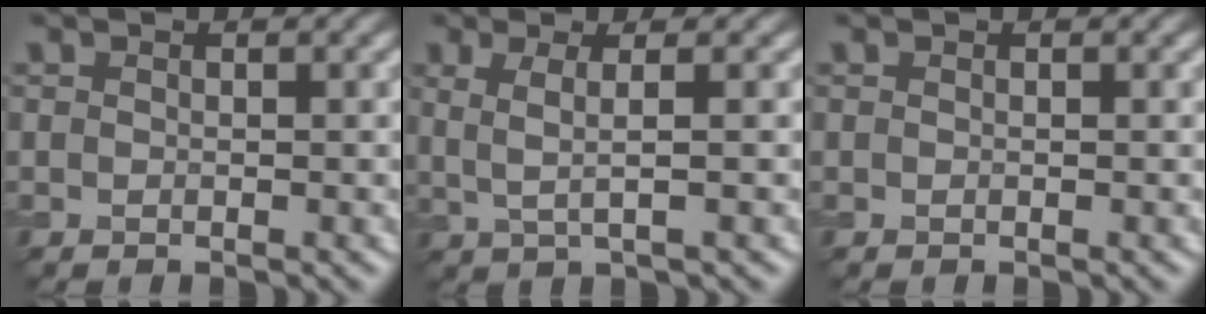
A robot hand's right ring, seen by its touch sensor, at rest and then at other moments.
{"total": 2.2, "force": [0.5, 0.5, 2.1], "torque": [-0.042, 0.003, 0.010]}
{"total": 0.0}